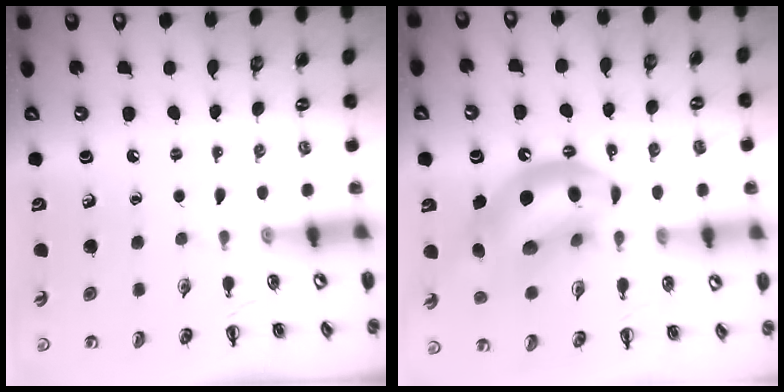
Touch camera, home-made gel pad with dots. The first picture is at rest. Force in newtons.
{"total": 16.1, "press": 15.5, "slide": 4.2}